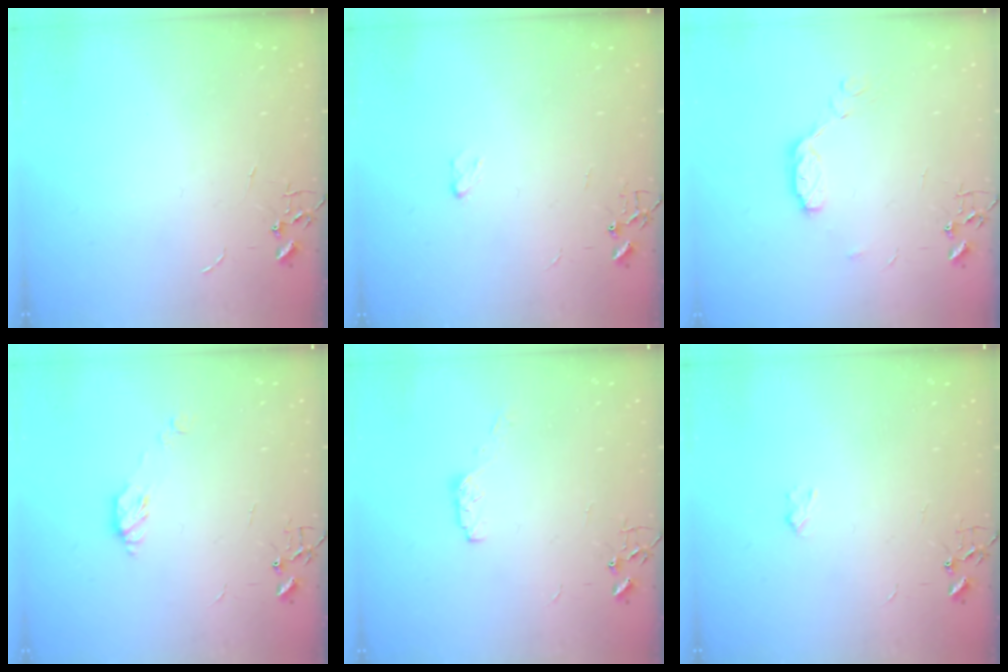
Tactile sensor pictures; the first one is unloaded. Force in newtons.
{"total": 2.9, "press": 2.8, "slide": 0.4}
{"total": 8.0, "press": 8.0, "slide": 0.5}
{"total": 6.4, "press": 6.4, "slide": 0.6}
{"total": 4.3, "press": 4.3, "slide": 0.7}
{"total": 2.4, "press": 2.4, "slide": 0.4}